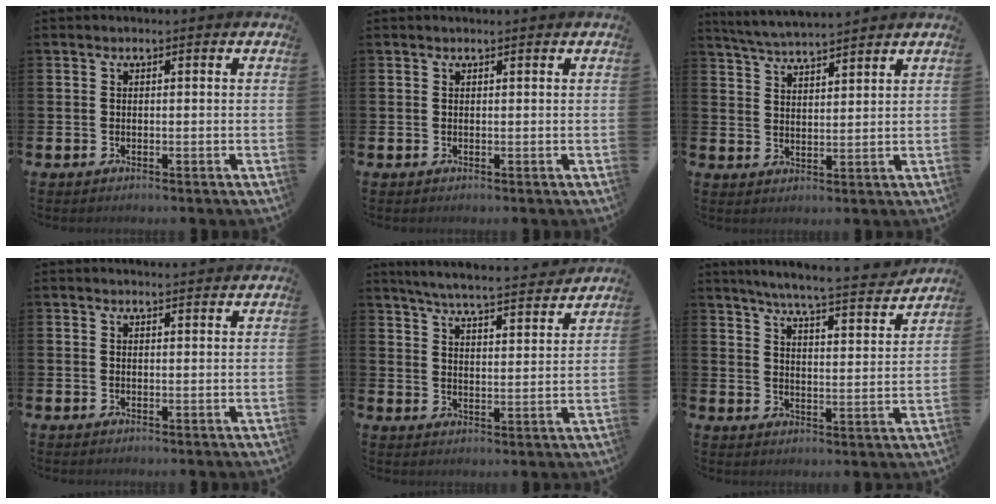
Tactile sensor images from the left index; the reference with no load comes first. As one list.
[{"total": 0.0}, {"total": 4.9, "force": [4.8, 0.1, 0.8], "torque": [-0.038, -0.022, 0.088]}, {"total": 1.3, "force": [1.3, 0.1, 0.1], "torque": [0.005, -0.005, 0.021]}, {"total": 6.1, "force": [5.9, 0.1, 1.5], "torque": [-0.046, -0.044, 0.101]}, {"total": 6.5, "force": [6.2, -0.2, 2.1], "torque": [-0.058, -0.046, 0.103]}]